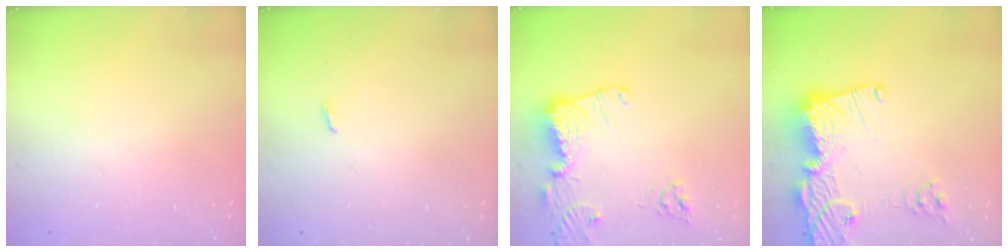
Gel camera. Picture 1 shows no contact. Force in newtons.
{"total": 2.3, "press": 2.3, "slide": 0.3}
{"total": 13.5, "press": 13.4, "slide": 1.4}
{"total": 19.9, "press": 19.7, "slide": 2.1}